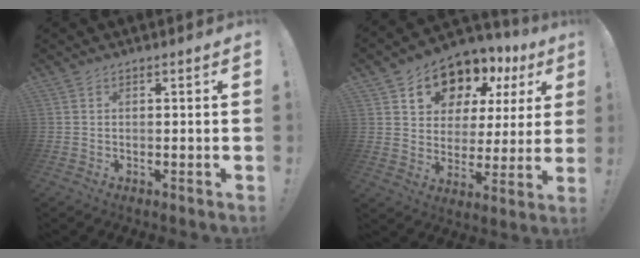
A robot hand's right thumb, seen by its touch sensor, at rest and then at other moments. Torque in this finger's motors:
{"motor_torque": [0.94, 3.42, 0.45, -0.10, 0.03]}